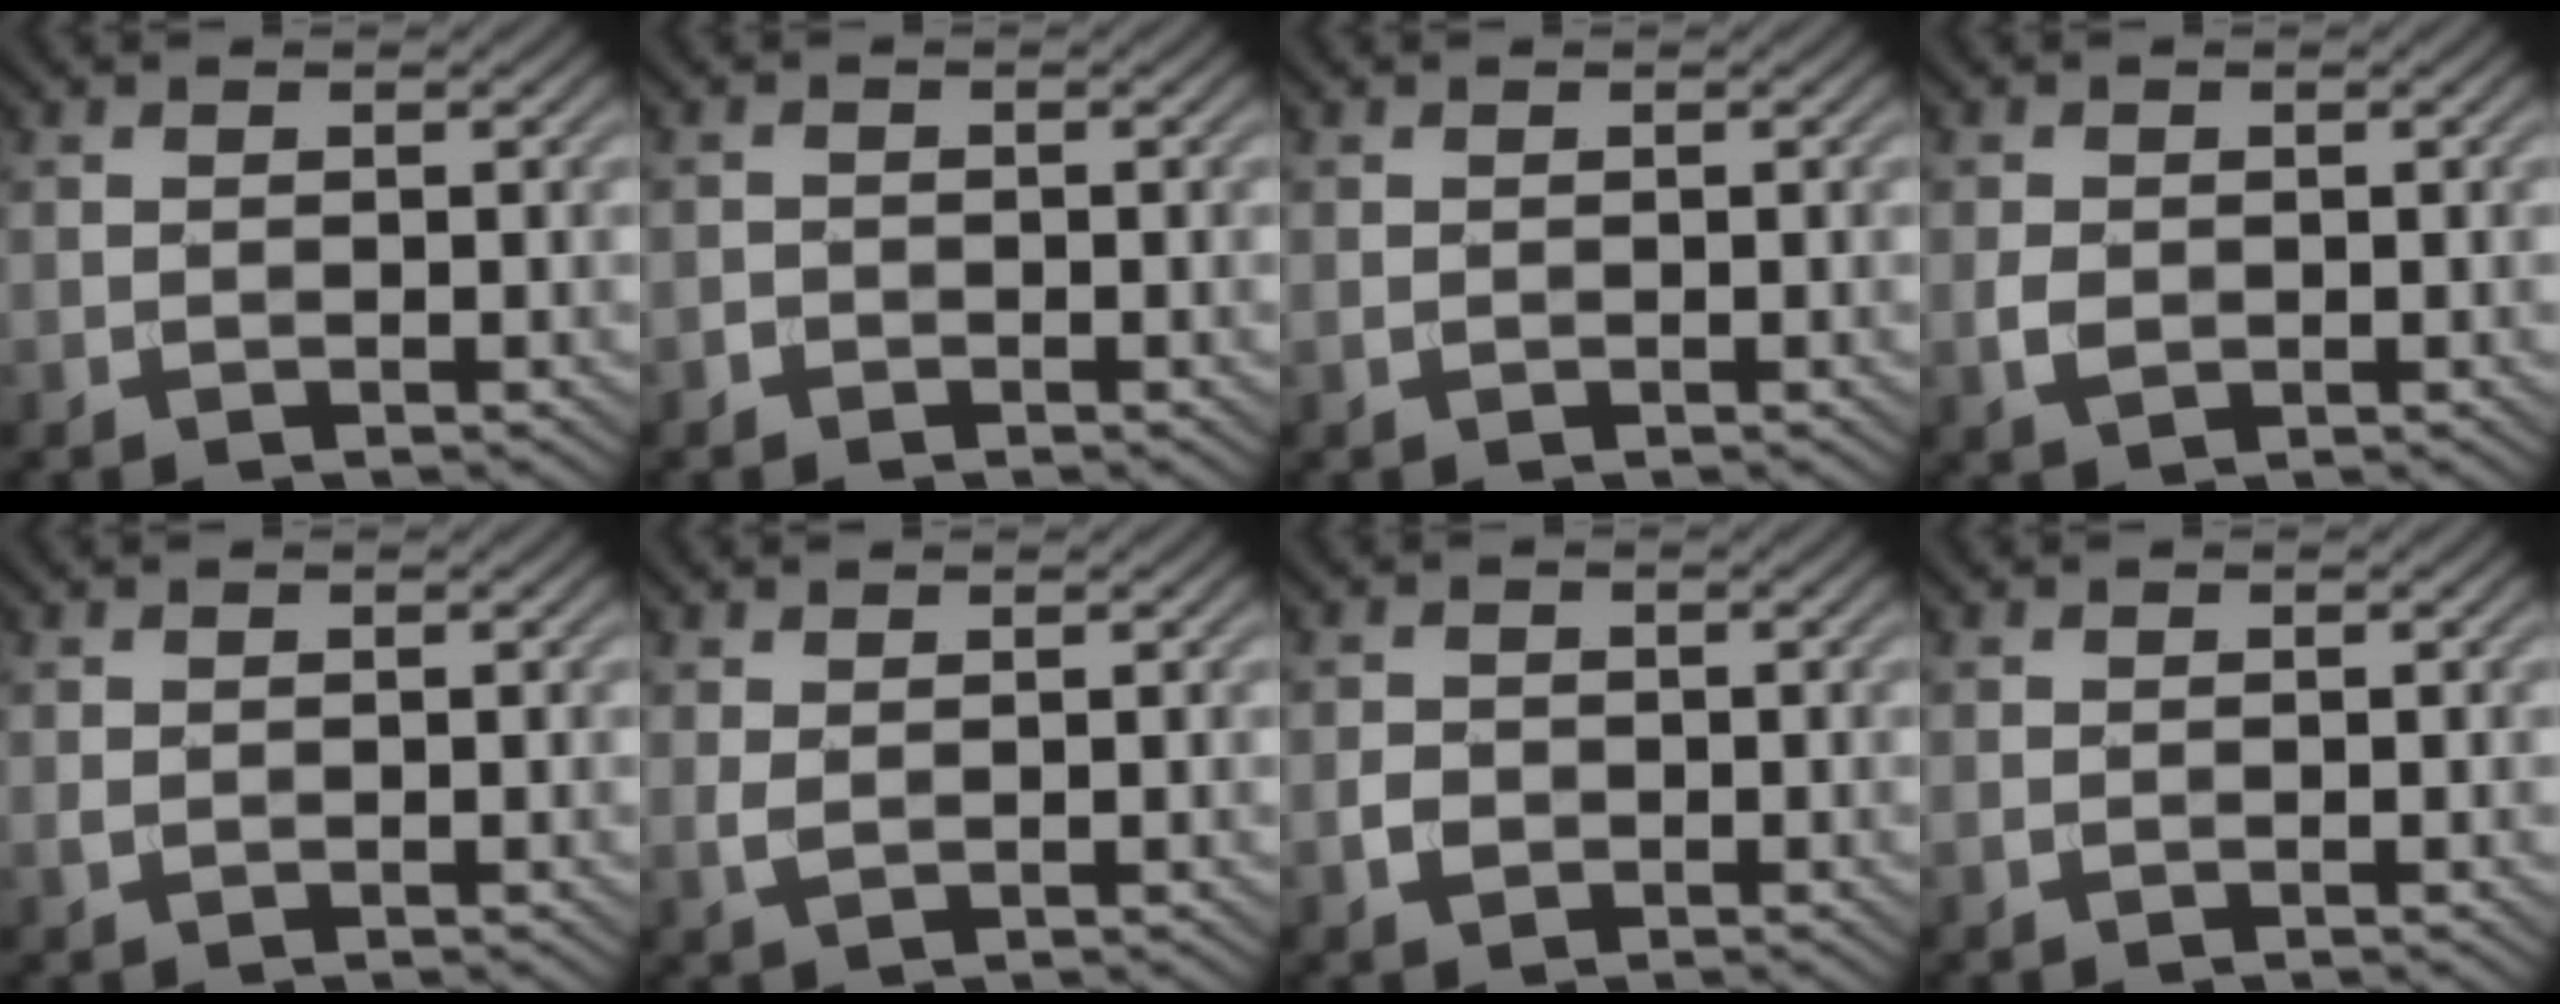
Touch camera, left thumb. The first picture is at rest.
{"total": 0.8, "force": [-0.6, 0.6, 0.2], "torque": [-0.001, 0.000, -0.014]}
{"total": 0.0}
{"total": 1.9, "force": [-0.2, 1.4, 1.3], "torque": [-0.031, -0.003, -0.004]}
{"total": 0.6, "force": [0.2, 0.4, 0.3], "torque": [-0.012, -0.001, 0.006]}
{"total": 1.2, "force": [0.6, 0.5, 0.9], "torque": [-0.028, -0.002, 0.014]}
{"total": 1.8, "force": [-0.6, 1.5, 0.8], "torque": [-0.016, -0.002, -0.016]}
{"total": 0.0}